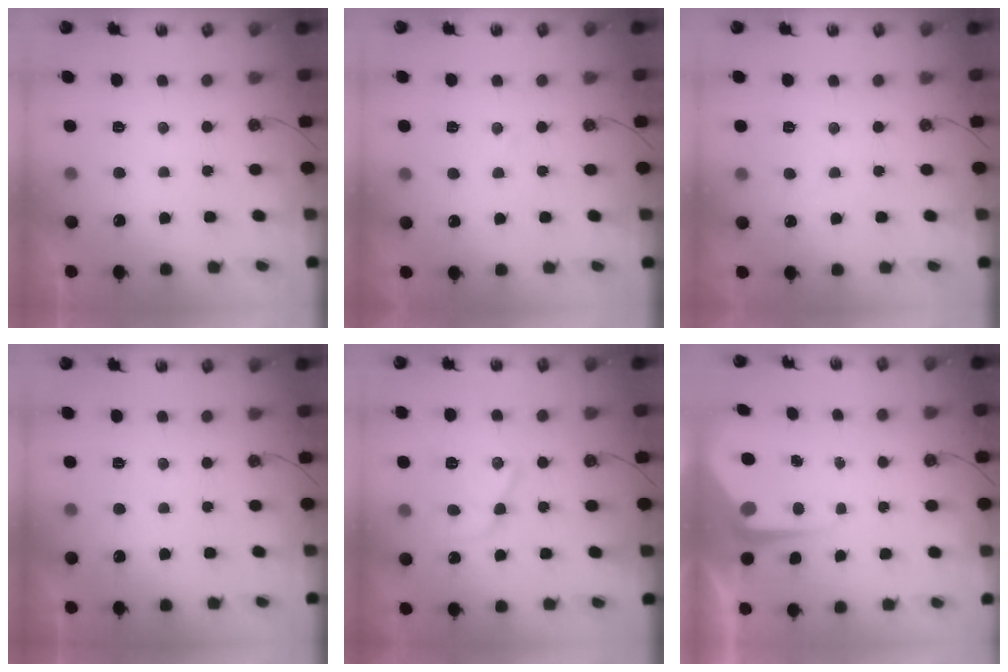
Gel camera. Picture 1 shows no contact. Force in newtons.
{"total": 3.1, "press": 3.1, "slide": 0.5}
{"total": 4.0, "press": 4.0, "slide": 0.6}
{"total": 0.0}
{"total": 13.3, "press": 13.3, "slide": 1.1}
{"total": 5.5, "press": 5.5, "slide": 0.4}